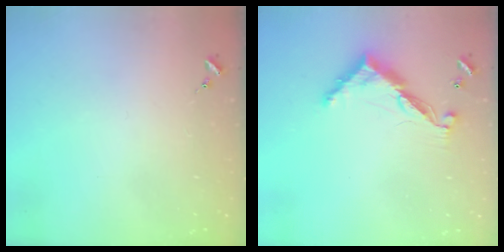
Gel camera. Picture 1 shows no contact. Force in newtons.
{"total": 9.9, "press": 9.9, "slide": 0.2}